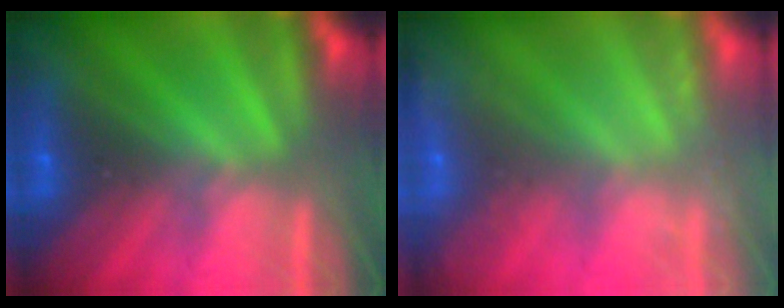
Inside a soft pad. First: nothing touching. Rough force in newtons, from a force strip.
{"total": 11.8}